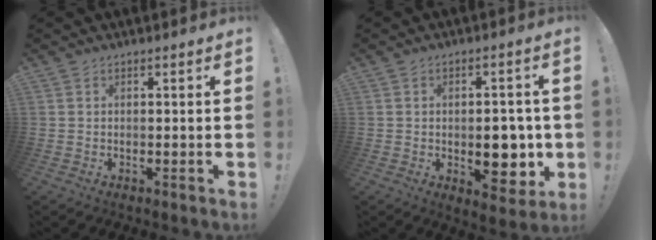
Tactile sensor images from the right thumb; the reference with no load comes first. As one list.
[{"total": 11.7, "force": [-1.3, 7.4, 9.0], "torque": [-0.089, 0.001, -0.014]}]